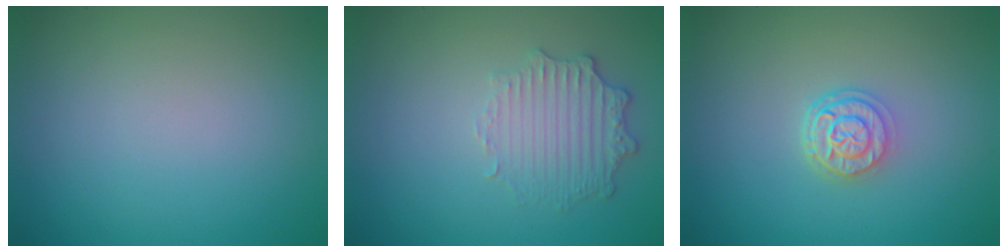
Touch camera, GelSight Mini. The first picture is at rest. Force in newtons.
{"total": 2.5, "press": 2.3, "slide": 1.0}
{"total": 2.8, "press": 2.1, "slide": 1.8}